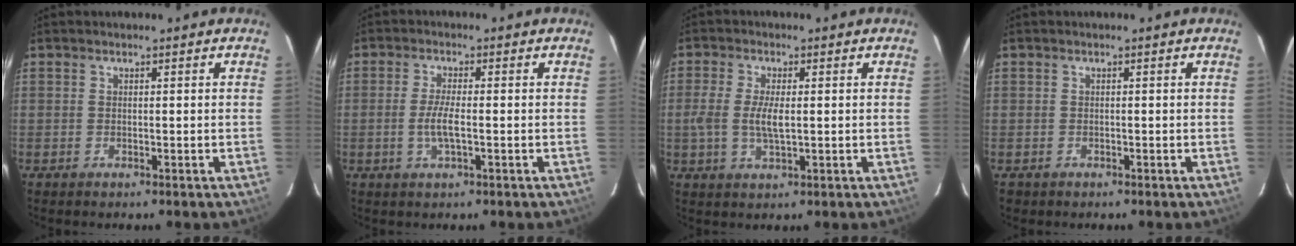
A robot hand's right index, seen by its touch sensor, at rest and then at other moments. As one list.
[{"total": 4.0, "force": [-1.0, 0.8, 3.8], "torque": [-0.075, -0.005, -0.017]}, {"total": 5.3, "force": [-0.3, 1.7, 5.0], "torque": [-0.103, -0.004, -0.008]}, {"total": 1.0, "force": [-0.5, 0.9, 0.0], "torque": [-0.002, 0.004, -0.003]}]